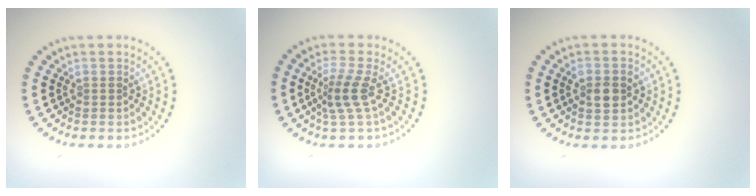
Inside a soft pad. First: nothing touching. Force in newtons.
{"total": 2.7, "press": 1.9, "slide": 1.9}
{"total": 2.6, "press": 2.5, "slide": 0.3}